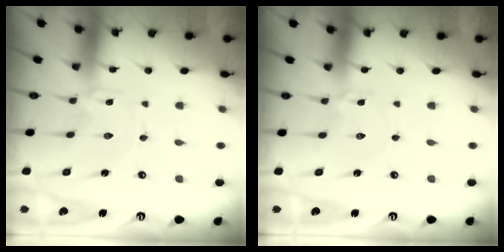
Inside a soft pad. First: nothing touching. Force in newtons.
{"total": 1.6, "press": 1.6, "slide": 0.2}